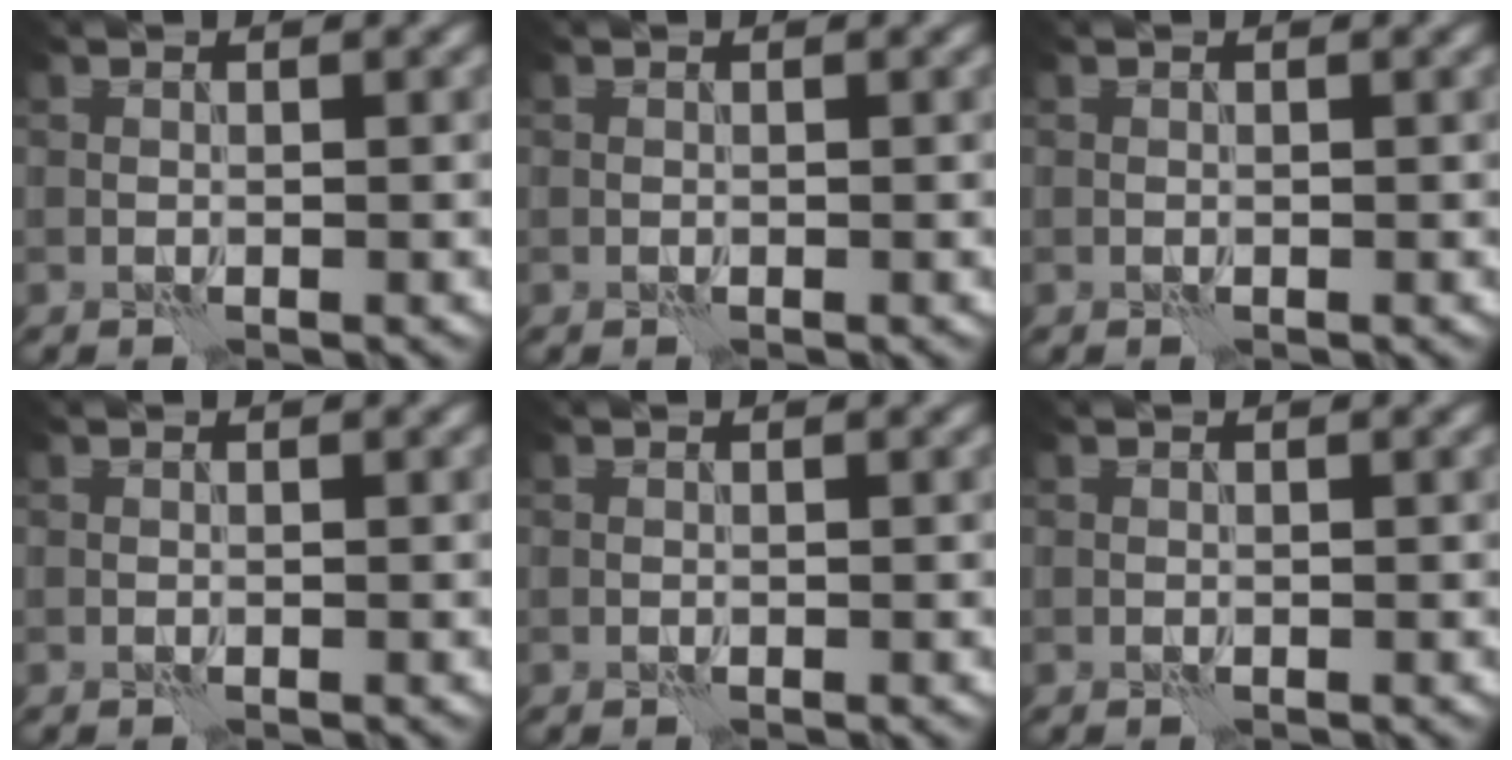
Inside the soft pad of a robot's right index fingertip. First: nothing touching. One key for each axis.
{"total": 0.0}
{"total": 0.0}
{"total": 0.0}
{"total": 0.0}
{"total": 0.0}